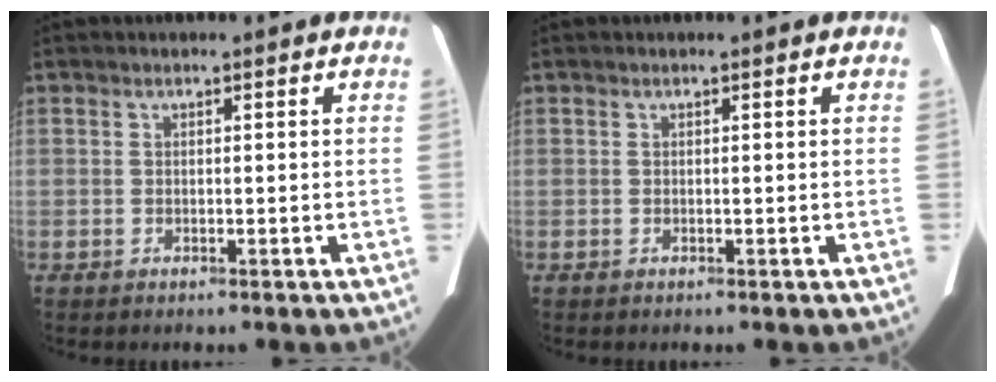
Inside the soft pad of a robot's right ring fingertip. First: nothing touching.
{"total": 0.0}